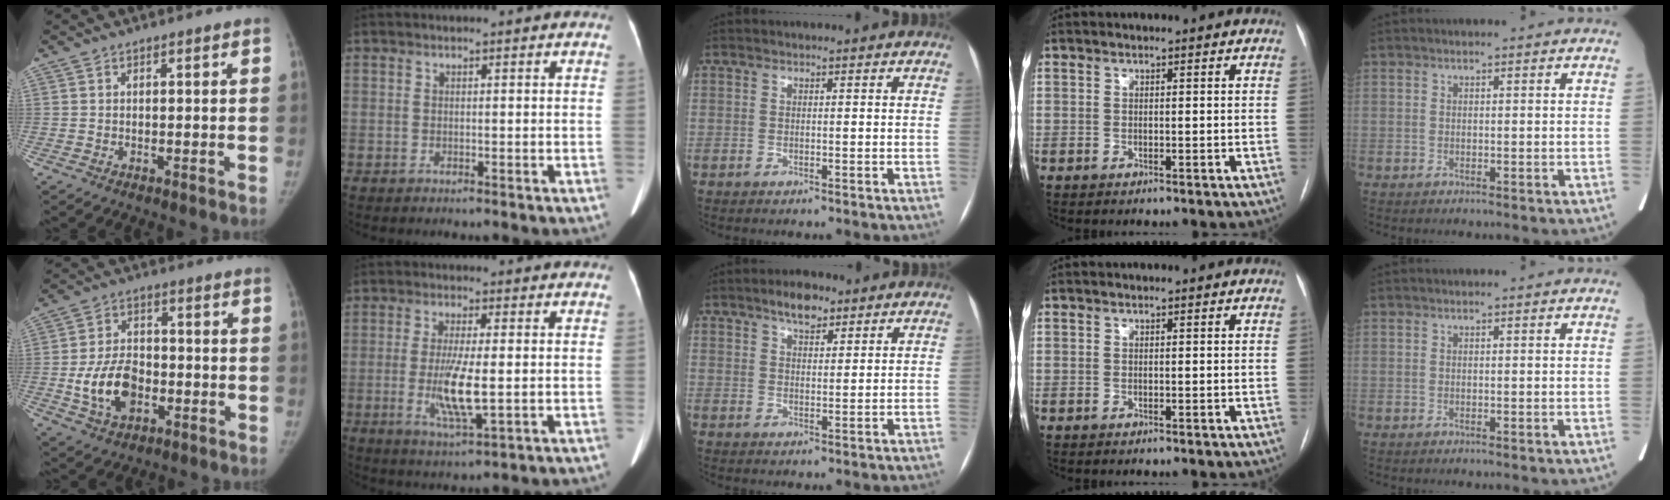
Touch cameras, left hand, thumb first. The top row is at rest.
{"thumb": {"total": 11.0, "force": [-2.9, 7.4, 7.7], "torque": [-0.126, 0.017, -0.047]}, "index": {"total": 7.3, "force": [-1.4, 1.1, 7.1], "torque": [-0.140, -0.035, -0.026]}, "middle": {"total": 4.4, "force": [3.1, 1.9, 2.6], "torque": [-0.044, 0.008, 0.051]}}